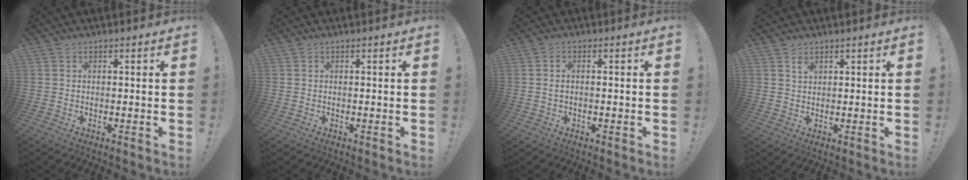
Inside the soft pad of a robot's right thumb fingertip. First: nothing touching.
{"total": 0.0}
{"total": 1.1, "force": [0.0, 0.7, 0.9], "torque": [-0.016, 0.005, 0.000]}
{"total": 1.9, "force": [1.3, 1.0, 0.8], "torque": [0.002, -0.010, 0.022]}